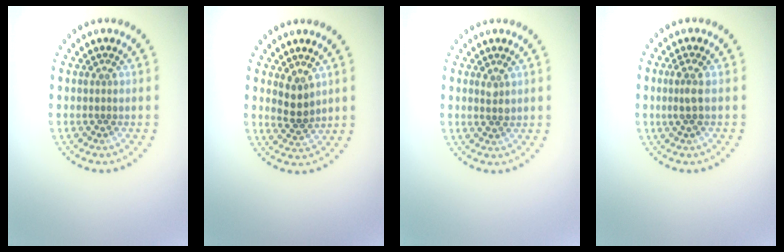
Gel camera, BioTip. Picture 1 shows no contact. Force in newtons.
{"total": 2.0, "press": 1.8, "slide": 0.9}
{"total": 1.0, "press": 1.0, "slide": 0.1}
{"total": 1.6, "press": 1.3, "slide": 1.0}